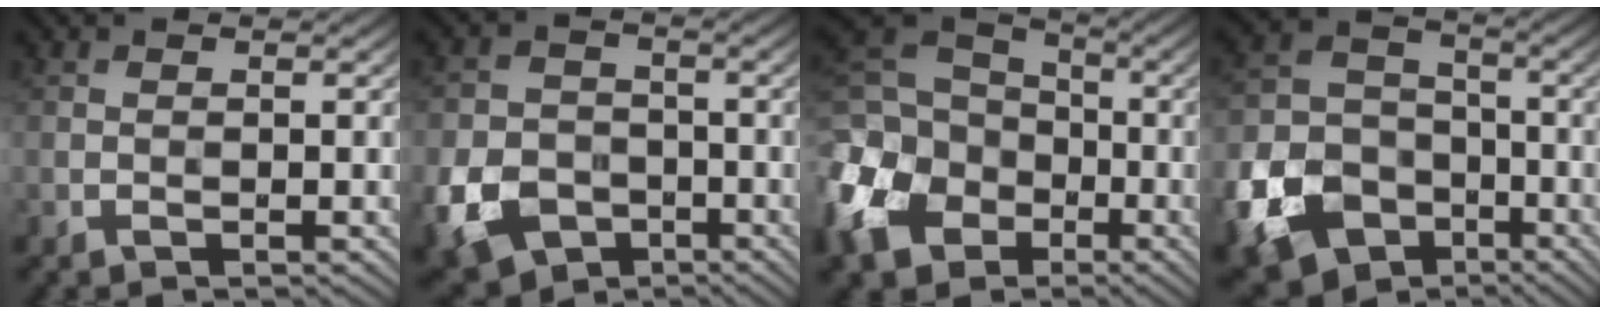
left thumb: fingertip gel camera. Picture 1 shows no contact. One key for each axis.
{"total": 8.2, "fx": -3.5, "fy": 6.4, "fz": 3.8, "tx": -0.100, "ty": -0.027, "tz": -0.065}
{"total": 15.9, "fx": -5.7, "fy": 12.5, "fz": 8.0, "tx": -0.274, "ty": -0.038, "tz": -0.103}
{"total": 12.7, "fx": -5.6, "fy": 9.6, "fz": 6.2, "tx": -0.168, "ty": -0.039, "tz": -0.106}